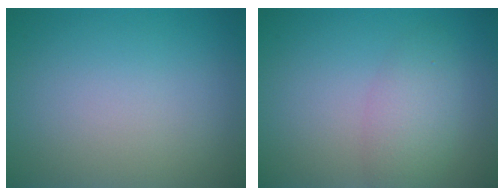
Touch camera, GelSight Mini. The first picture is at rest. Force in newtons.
{"total": 2.9, "press": 2.9, "slide": 0.1}